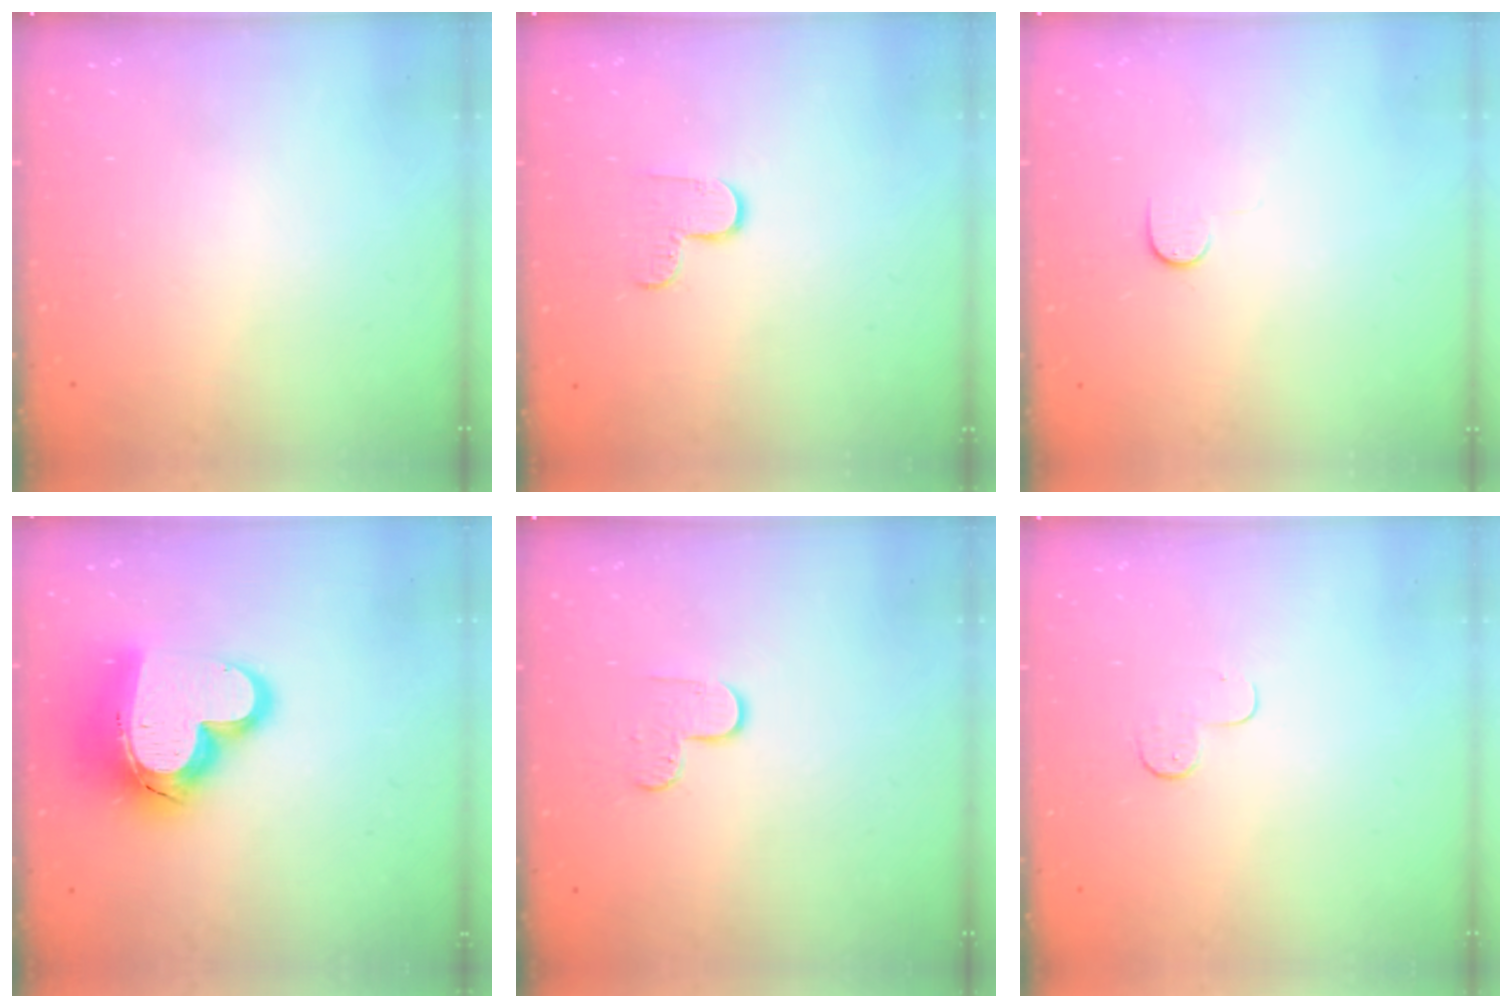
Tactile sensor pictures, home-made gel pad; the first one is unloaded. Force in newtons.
{"total": 5.1, "press": 5.0, "slide": 0.5}
{"total": 4.9, "press": 4.9, "slide": 0.5}
{"total": 19.3, "press": 19.2, "slide": 1.8}
{"total": 5.5, "press": 5.5, "slide": 0.4}
{"total": 5.0, "press": 4.9, "slide": 0.5}